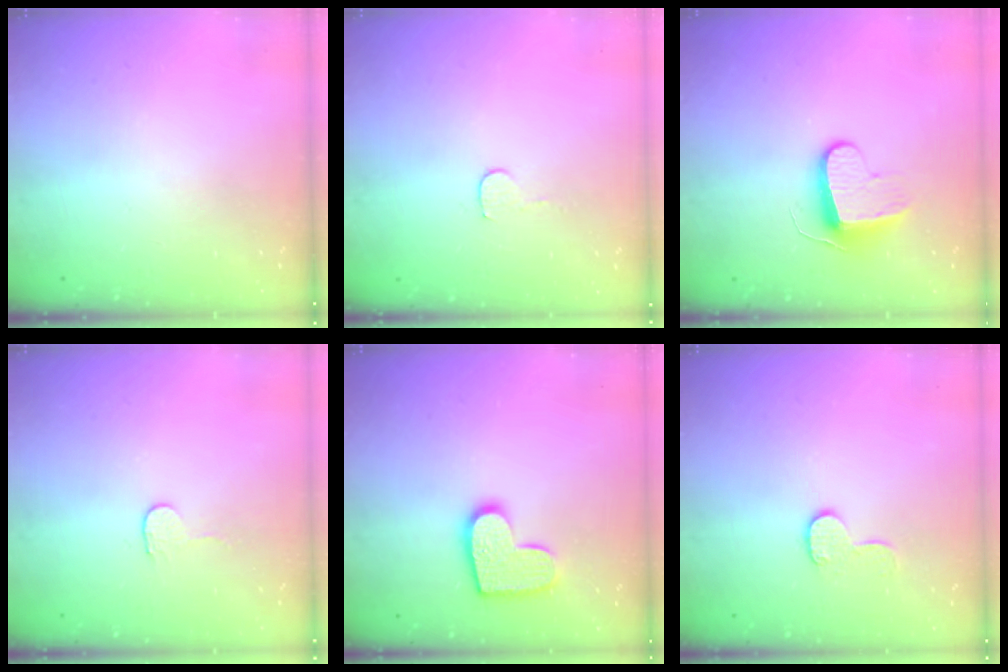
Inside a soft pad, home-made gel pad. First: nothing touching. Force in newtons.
{"total": 4.1, "press": 4.1, "slide": 0.3}
{"total": 8.9, "press": 8.9, "slide": 0.1}
{"total": 2.7, "press": 2.7, "slide": 0.2}
{"total": 12.1, "press": 12.0, "slide": 0.6}
{"total": 8.0, "press": 8.0, "slide": 0.2}